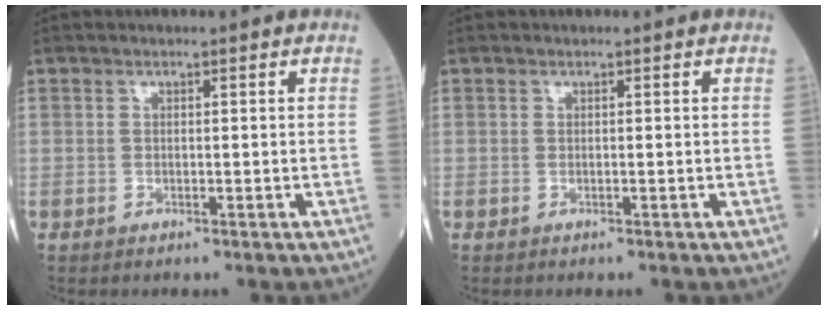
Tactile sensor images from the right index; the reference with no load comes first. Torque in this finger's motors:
{"motor_torque": [0.00, 0.00, 0.00, -0.01]}